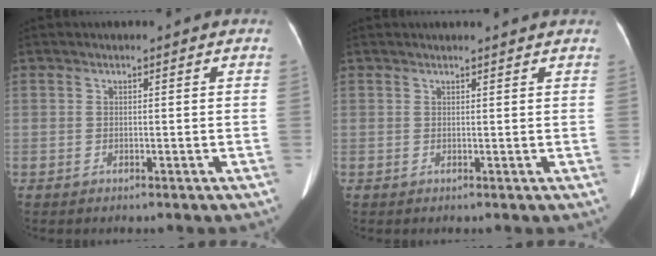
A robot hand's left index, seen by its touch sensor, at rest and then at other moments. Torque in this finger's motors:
{"motor_torque": [0.55, -0.98, 0.09, 0.05]}